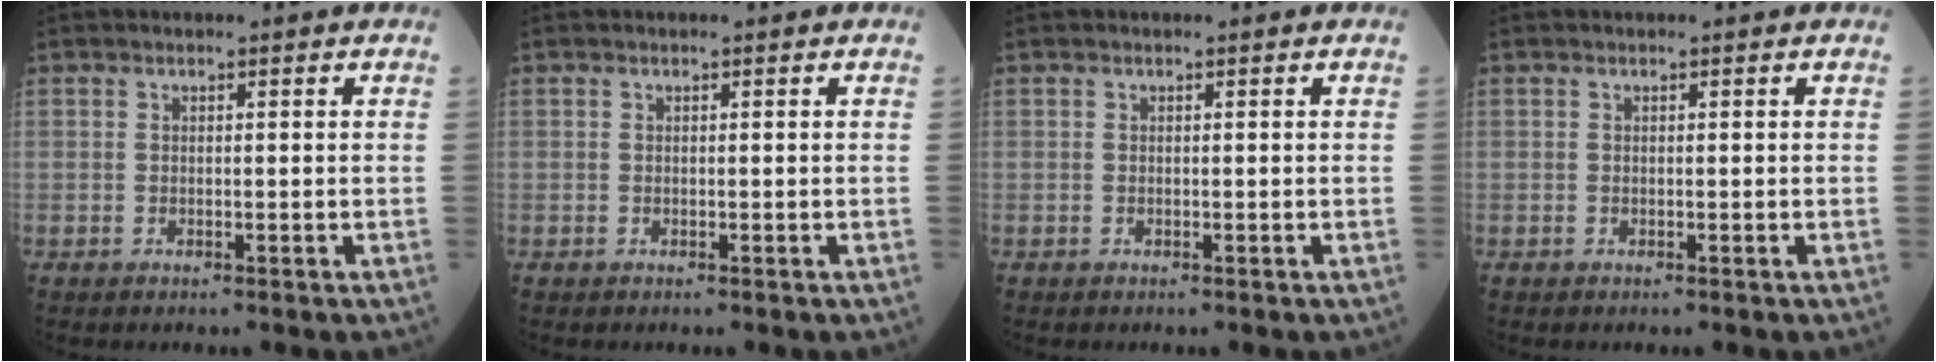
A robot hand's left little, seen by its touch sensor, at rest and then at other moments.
{"total": 0.0}
{"total": 0.0}
{"total": 0.0}